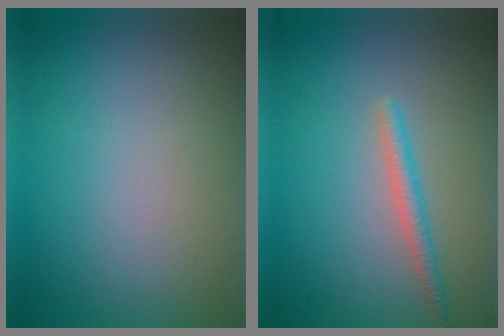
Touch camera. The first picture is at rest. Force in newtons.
{"total": 1.8, "press": 1.8, "slide": 0.1}